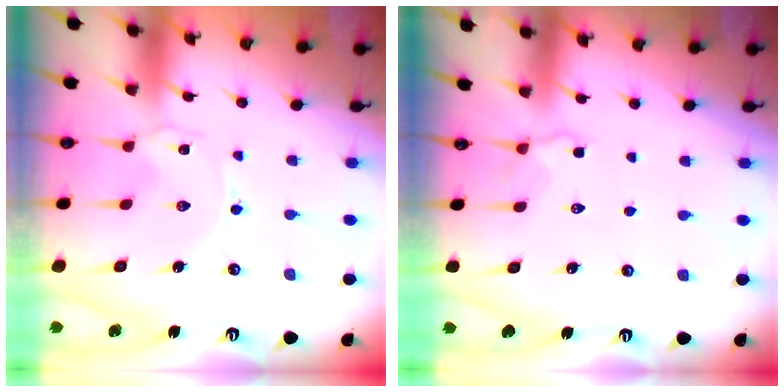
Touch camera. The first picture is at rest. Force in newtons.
{"total": 3.7, "press": 3.4, "slide": 1.5}